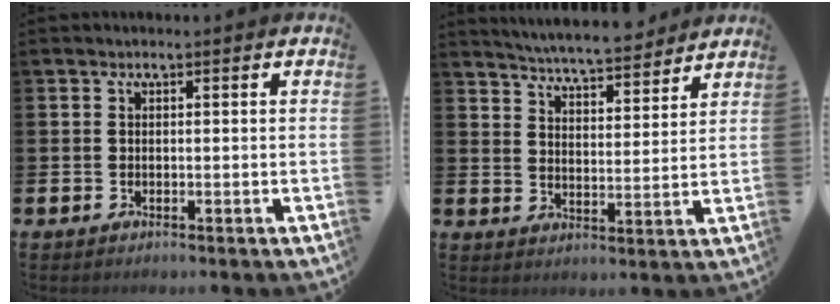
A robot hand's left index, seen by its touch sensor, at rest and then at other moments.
{"total": 5.8, "force": [5.8, 0.3, 0.9], "torque": [-0.033, -0.041, 0.099]}